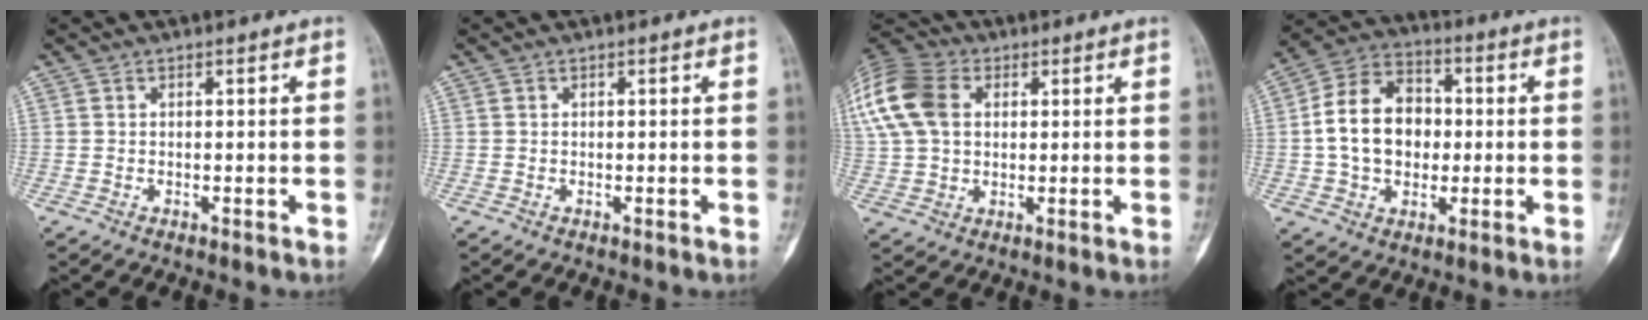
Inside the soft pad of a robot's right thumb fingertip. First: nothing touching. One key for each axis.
{"total": 0.0}
{"total": 20.3, "fx": 5.7, "fy": 14.7, "fz": 12.7, "tx": -0.312, "ty": 0.044, "tz": 0.107}
{"total": 14.3, "fx": 0.0, "fy": 10.7, "fz": 9.5, "tx": -0.140, "ty": 0.027, "tz": -0.005}